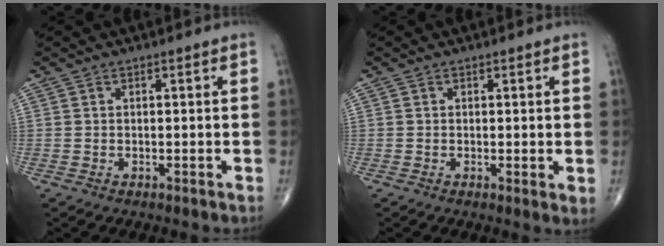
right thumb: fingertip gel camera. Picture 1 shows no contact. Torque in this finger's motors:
{"motor_torque": [-0.14, 0.11, -0.11, -0.09, -0.03]}